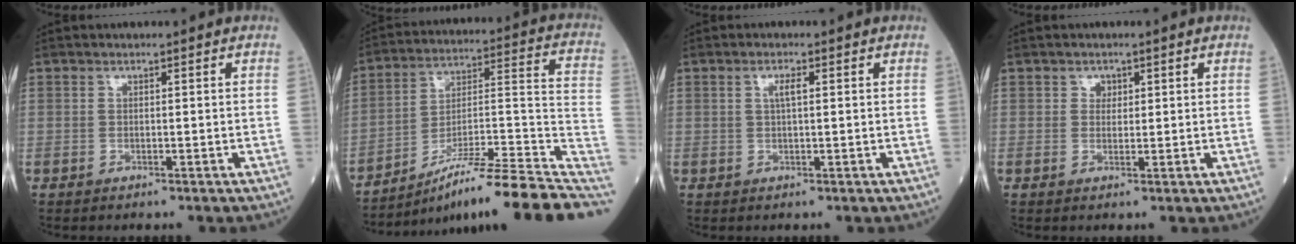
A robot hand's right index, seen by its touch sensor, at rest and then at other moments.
{"total": 22.0, "force": [-16.1, 1.2, 14.9], "torque": [-0.168, 0.017, -0.256]}
{"total": 1.8, "force": [0.5, 0.3, 1.7], "torque": [-0.032, 0.003, 0.007]}
{"total": 1.4, "force": [0.6, 1.2, 0.5], "torque": [-0.001, -0.001, 0.006]}